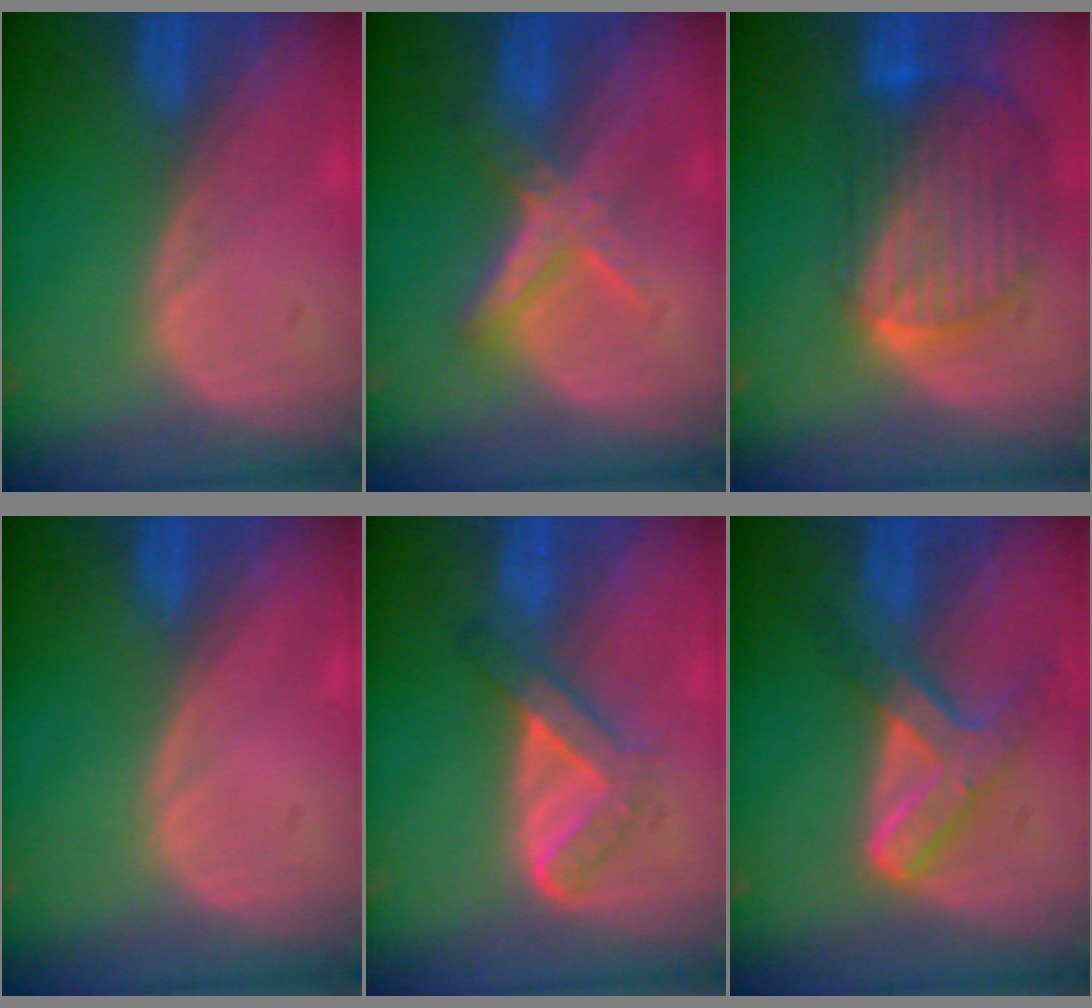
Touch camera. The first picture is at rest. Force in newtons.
{"total": 6.2, "press": 5.5, "slide": 2.7}
{"total": 10.4, "press": 8.7, "slide": 5.6}
{"total": 0.0}
{"total": 4.8, "press": 4.7, "slide": 0.7}
{"total": 7.2, "press": 6.1, "slide": 3.8}